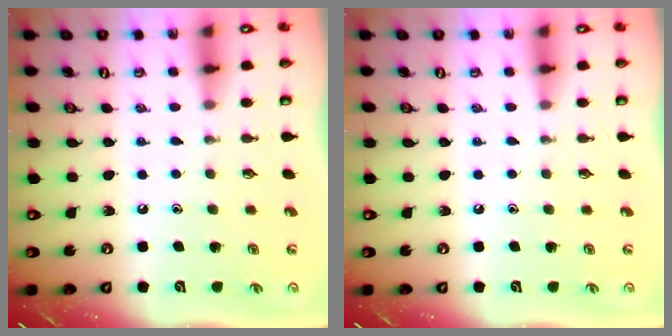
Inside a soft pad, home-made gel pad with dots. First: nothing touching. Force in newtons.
{"total": 0.0}